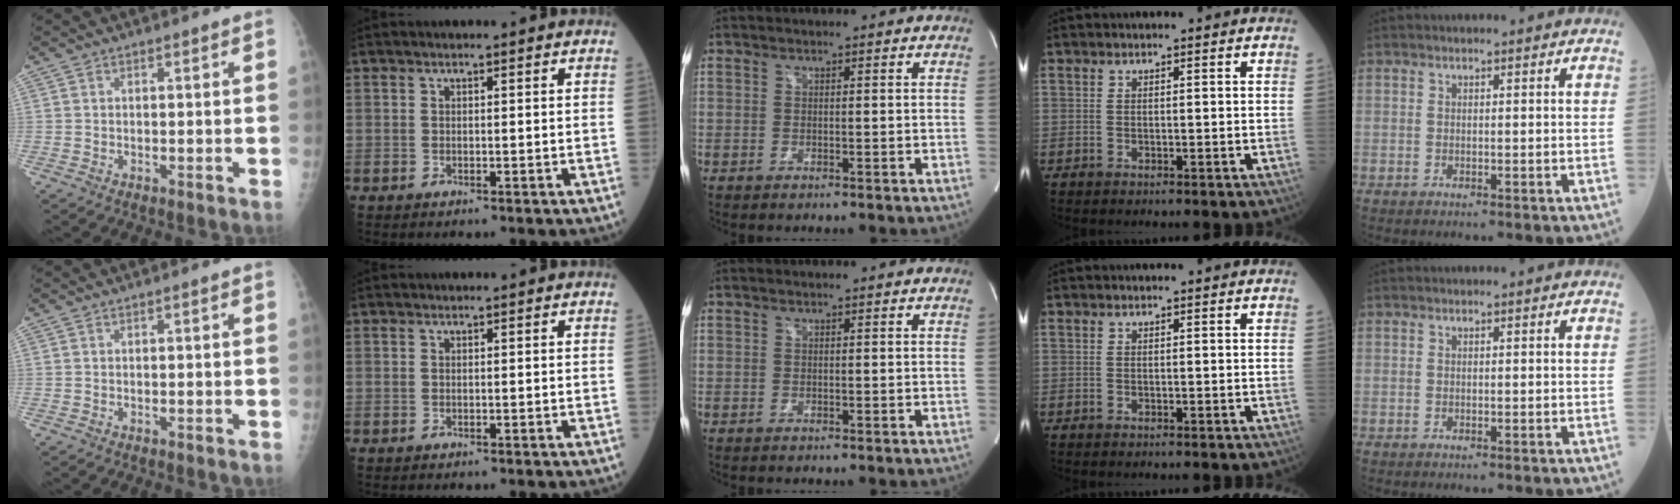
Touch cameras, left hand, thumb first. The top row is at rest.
{}